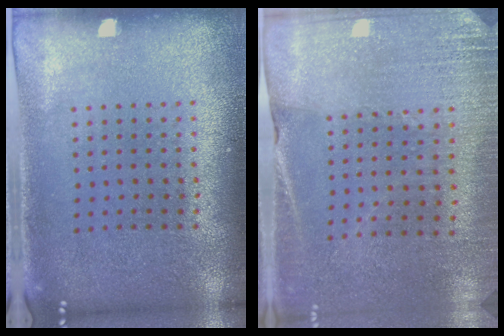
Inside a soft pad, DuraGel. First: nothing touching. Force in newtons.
{"total": 2.6, "press": 2.5, "slide": 0.6}